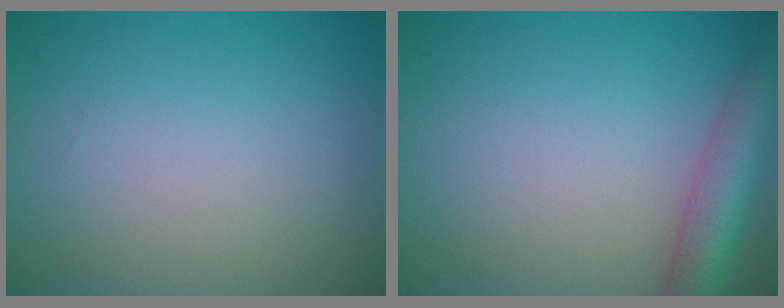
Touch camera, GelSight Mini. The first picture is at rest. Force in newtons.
{"total": 5.7, "press": 5.7, "slide": 0.2}